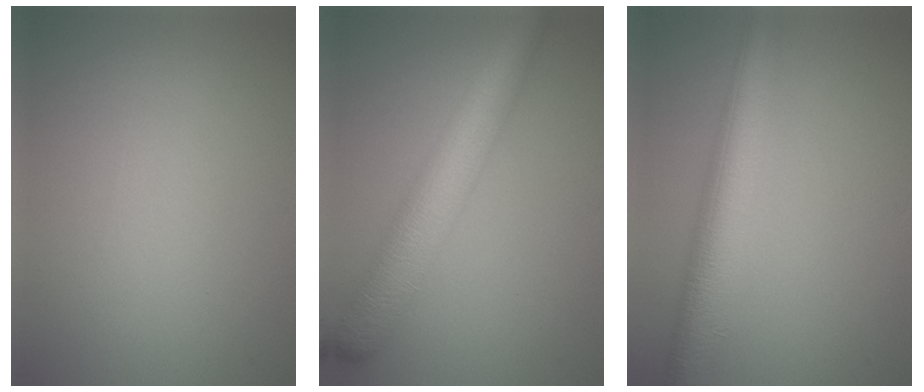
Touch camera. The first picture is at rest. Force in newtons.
{"total": 7.6, "press": 7.6, "slide": 0.3}
{"total": 7.0, "press": 7.0, "slide": 0.3}